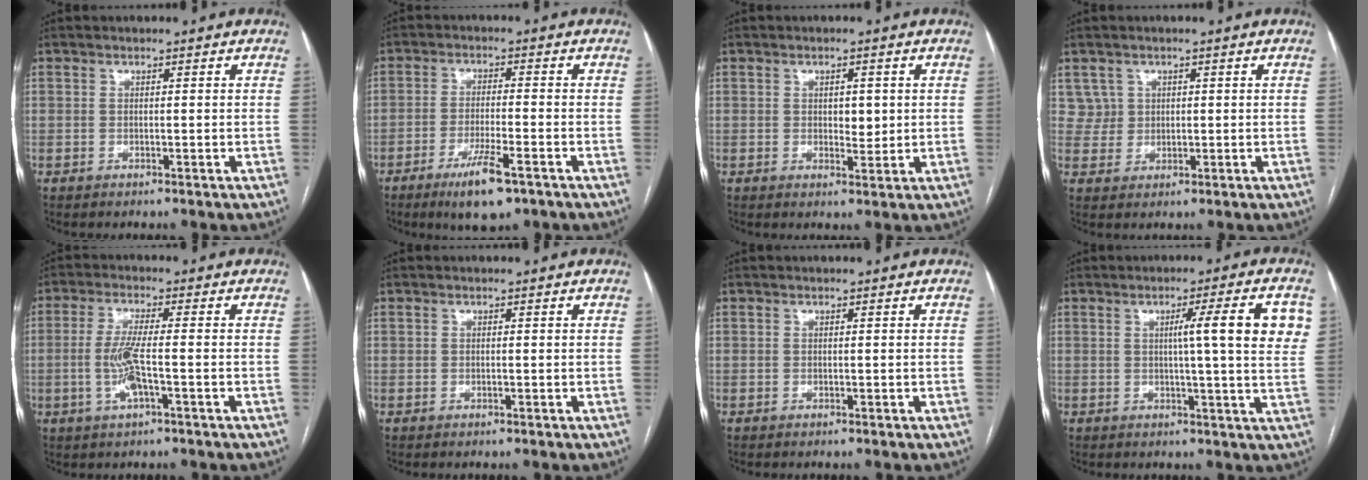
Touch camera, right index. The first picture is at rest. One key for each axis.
{"total": 7.8, "fx": -4.7, "fy": 1.0, "fz": 6.1, "tx": -0.112, "ty": -0.015, "tz": -0.076}
{"total": 2.9, "fx": 0.4, "fy": 1.5, "fz": 2.5, "tx": -0.035, "ty": -0.003, "tz": 0.009}
{"total": 3.3, "fx": 1.5, "fy": 2.9, "fz": -0.2, "tx": 0.017, "ty": 0.007, "tz": 0.026}
{"total": 5.8, "fx": -1.4, "fy": 0.5, "fz": 5.6, "tx": -0.120, "ty": -0.005, "tz": -0.028}
{"total": 0.0}
{"total": 0.0}
{"total": 9.9, "fx": 2.3, "fy": -0.5, "fz": 9.6, "tx": -0.127, "ty": 0.005, "tz": 0.024}